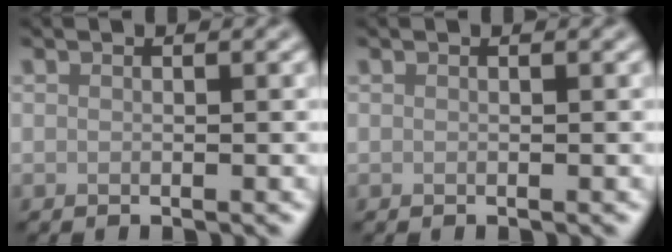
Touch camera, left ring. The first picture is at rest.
{"total": 0.0}